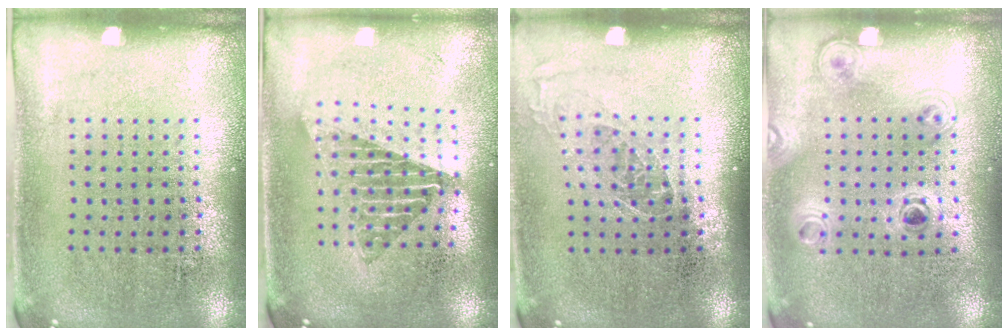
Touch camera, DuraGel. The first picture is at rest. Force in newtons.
{"total": 1.7, "press": 1.4, "slide": 1.0}
{"total": 1.0, "press": 0.9, "slide": 0.5}
{"total": 1.2, "press": 1.2, "slide": 0.5}